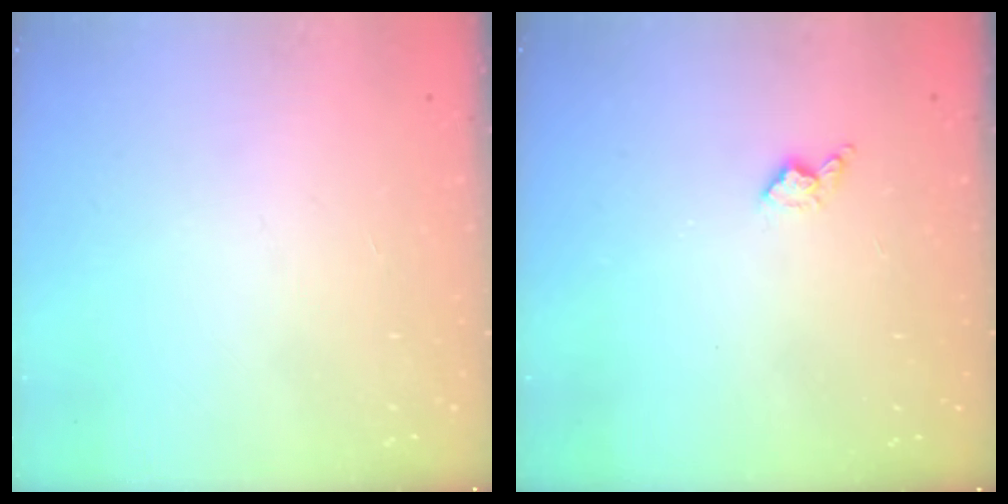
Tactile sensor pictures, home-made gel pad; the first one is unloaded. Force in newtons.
{"total": 4.0, "press": 3.9, "slide": 0.7}